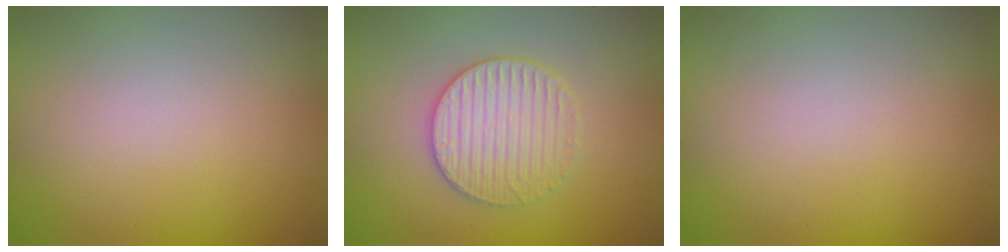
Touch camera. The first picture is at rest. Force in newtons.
{"total": 3.1, "press": 3.1, "slide": 0.4}
{"total": 0.0}